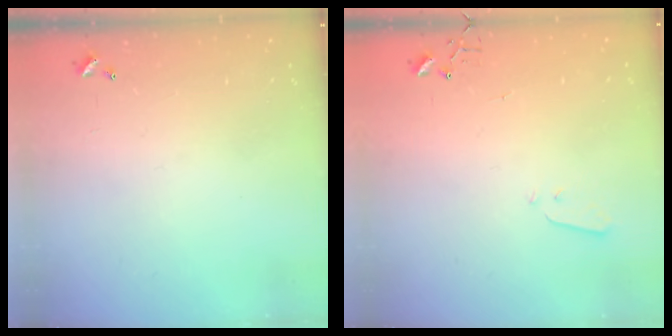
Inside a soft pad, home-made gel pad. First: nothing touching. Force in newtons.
{"total": 2.2, "press": 2.1, "slide": 0.3}